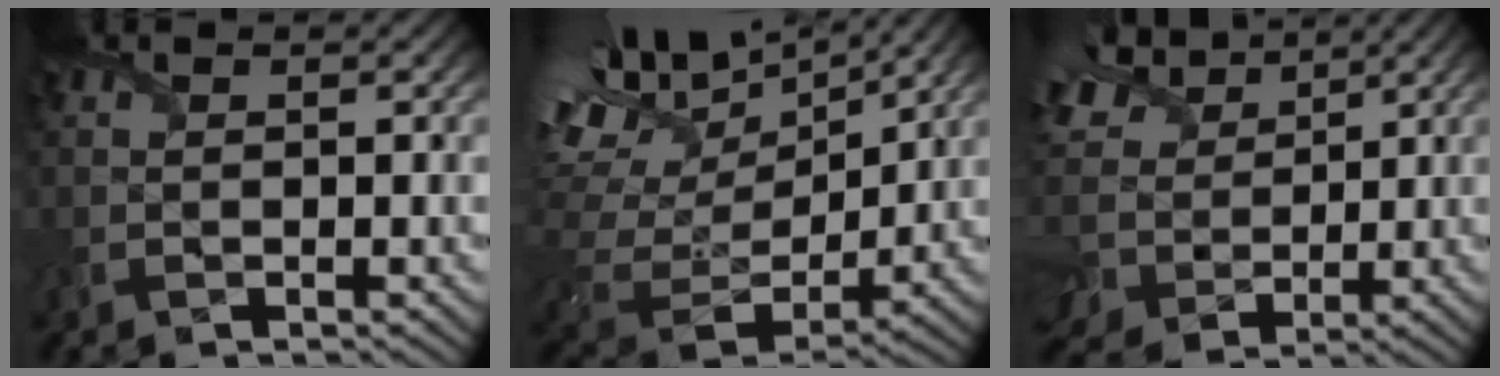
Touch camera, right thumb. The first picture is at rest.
{"total": 15.2, "force": [9.4, 7.3, 9.4], "torque": [-0.242, 0.032, 0.155]}
{"total": 14.6, "force": [4.8, 10.7, 8.8], "torque": [-0.272, 0.012, 0.099]}